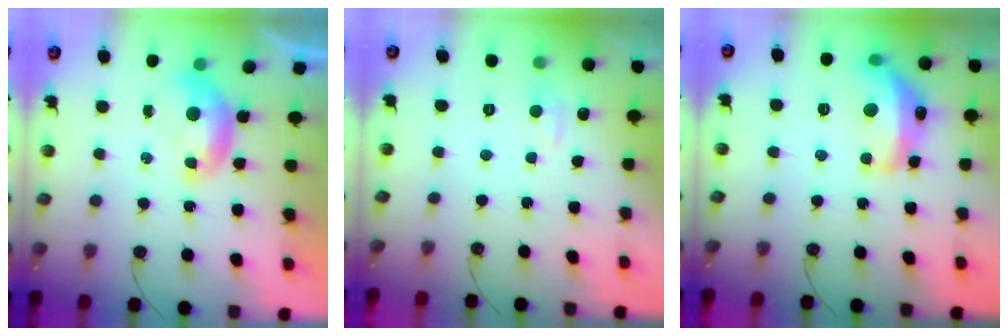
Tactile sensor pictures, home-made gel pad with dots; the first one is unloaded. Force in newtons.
{"total": 0.9, "press": 0.7, "slide": 0.6}
{"total": 10.8, "press": 10.8, "slide": 0.7}